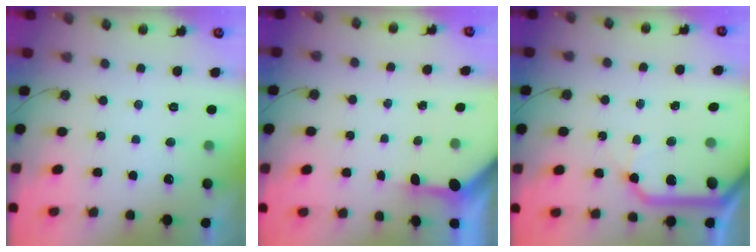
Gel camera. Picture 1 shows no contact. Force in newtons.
{"total": 3.4, "press": 3.4, "slide": 0.4}
{"total": 14.1, "press": 14.1, "slide": 1.0}